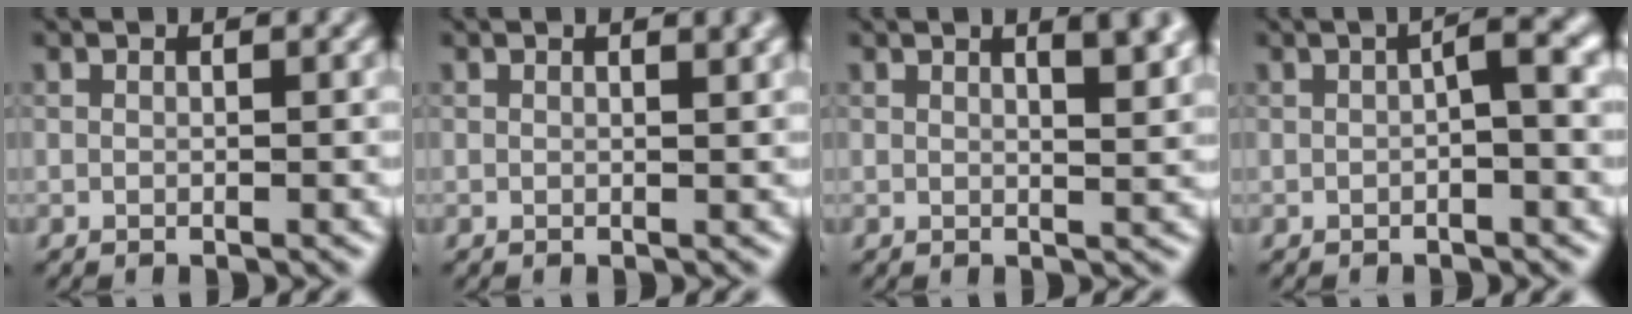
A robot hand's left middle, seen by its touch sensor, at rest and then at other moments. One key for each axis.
{"total": 1.5, "fx": 0.9, "fy": 0.4, "fz": 1.1, "tx": -0.009, "ty": 0.003, "tz": 0.012}
{"total": 4.4, "fx": 2.1, "fy": 1.6, "fz": 3.5, "tx": -0.021, "ty": 0.010, "tz": 0.017}
{"total": 2.4, "fx": -0.1, "fy": 0.4, "fz": 2.4, "tx": -0.039, "ty": 0.009, "tz": -0.004}